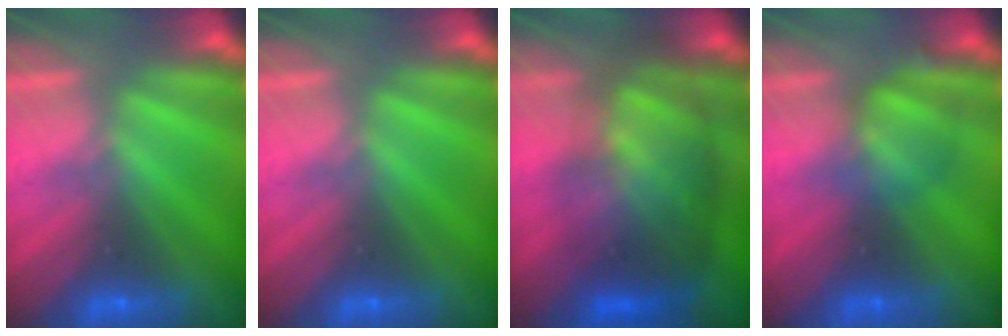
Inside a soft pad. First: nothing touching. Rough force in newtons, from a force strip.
{"total": 0.0}
{"total": 7.6}
{"total": 2.5}